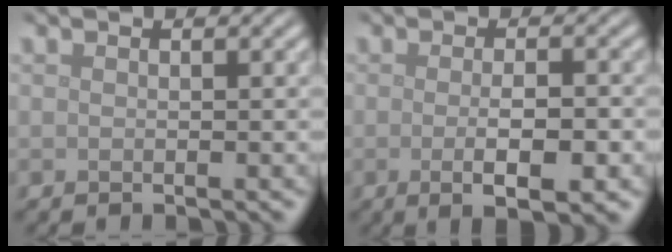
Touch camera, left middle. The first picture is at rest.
{"total": 4.2, "force": [-1.0, 1.1, 3.9], "torque": [-0.063, -0.008, -0.011]}